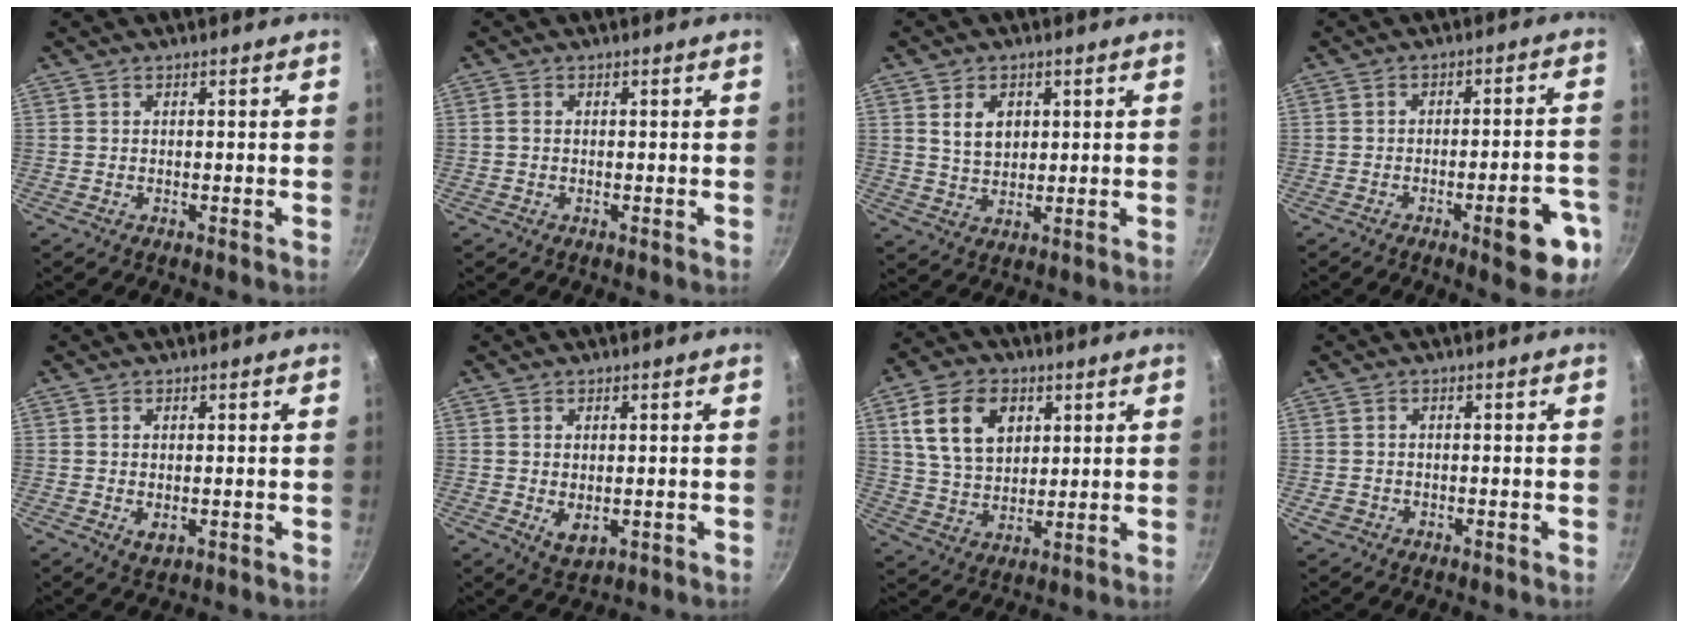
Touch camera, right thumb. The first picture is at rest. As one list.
[{"total": 1.0, "force": [0.0, 0.7, 0.6], "torque": [-0.013, 0.003, -0.001]}, {"total": 5.8, "force": [1.8, 4.2, 3.7], "torque": [-0.046, -0.011, 0.037]}, {"total": 11.2, "force": [-5.1, 3.4, 9.3], "torque": [-0.088, 0.032, -0.060]}, {"total": 2.5, "force": [-0.3, 1.5, 2.0], "torque": [-0.033, -0.007, -0.002]}, {"total": 4.1, "force": [-0.3, 2.5, 3.2], "torque": [-0.053, -0.013, 0.002]}, {"total": 13.3, "force": [4.6, 9.3, 8.3], "torque": [-0.126, -0.008, 0.086]}, {"total": 1.7, "force": [-0.6, 1.5, 0.7], "torque": [-0.013, 0.003, -0.006]}]